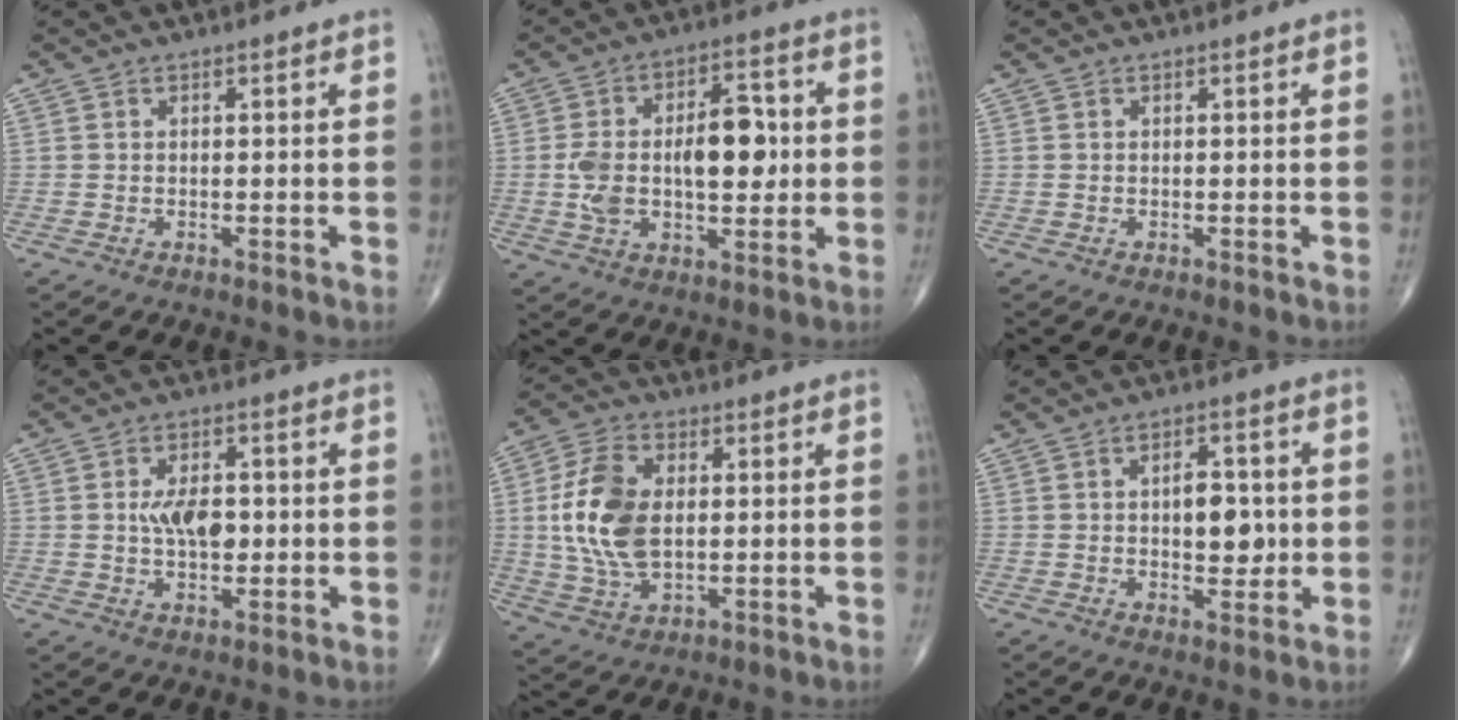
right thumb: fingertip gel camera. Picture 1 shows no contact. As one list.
[{"total": 15.5, "force": [0.4, 8.1, 13.2], "torque": [-0.208, 0.021, 0.010]}, {"total": 0.0}, {"total": 7.2, "force": [0.3, 4.1, 5.9], "torque": [-0.082, 0.001, 0.005]}, {"total": 13.6, "force": [1.0, 8.0, 11.0], "torque": [-0.214, 0.002, 0.021]}, {"total": 7.5, "force": [0.3, 4.1, 6.3], "torque": [-0.064, 0.000, 0.006]}]